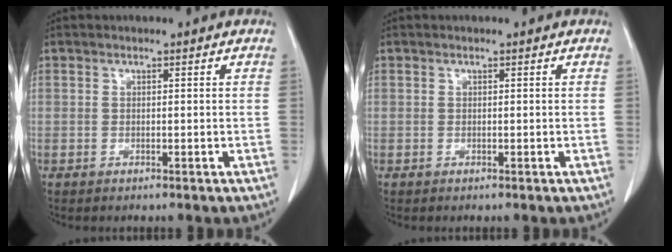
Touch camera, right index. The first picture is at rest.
{"total": 0.0}